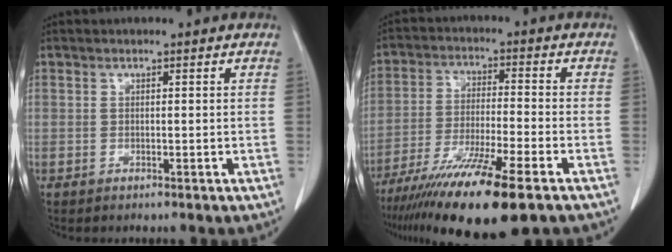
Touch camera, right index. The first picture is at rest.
{"total": 15.3, "force": [-10.3, 0.6, 11.3], "torque": [-0.205, -0.044, -0.178]}